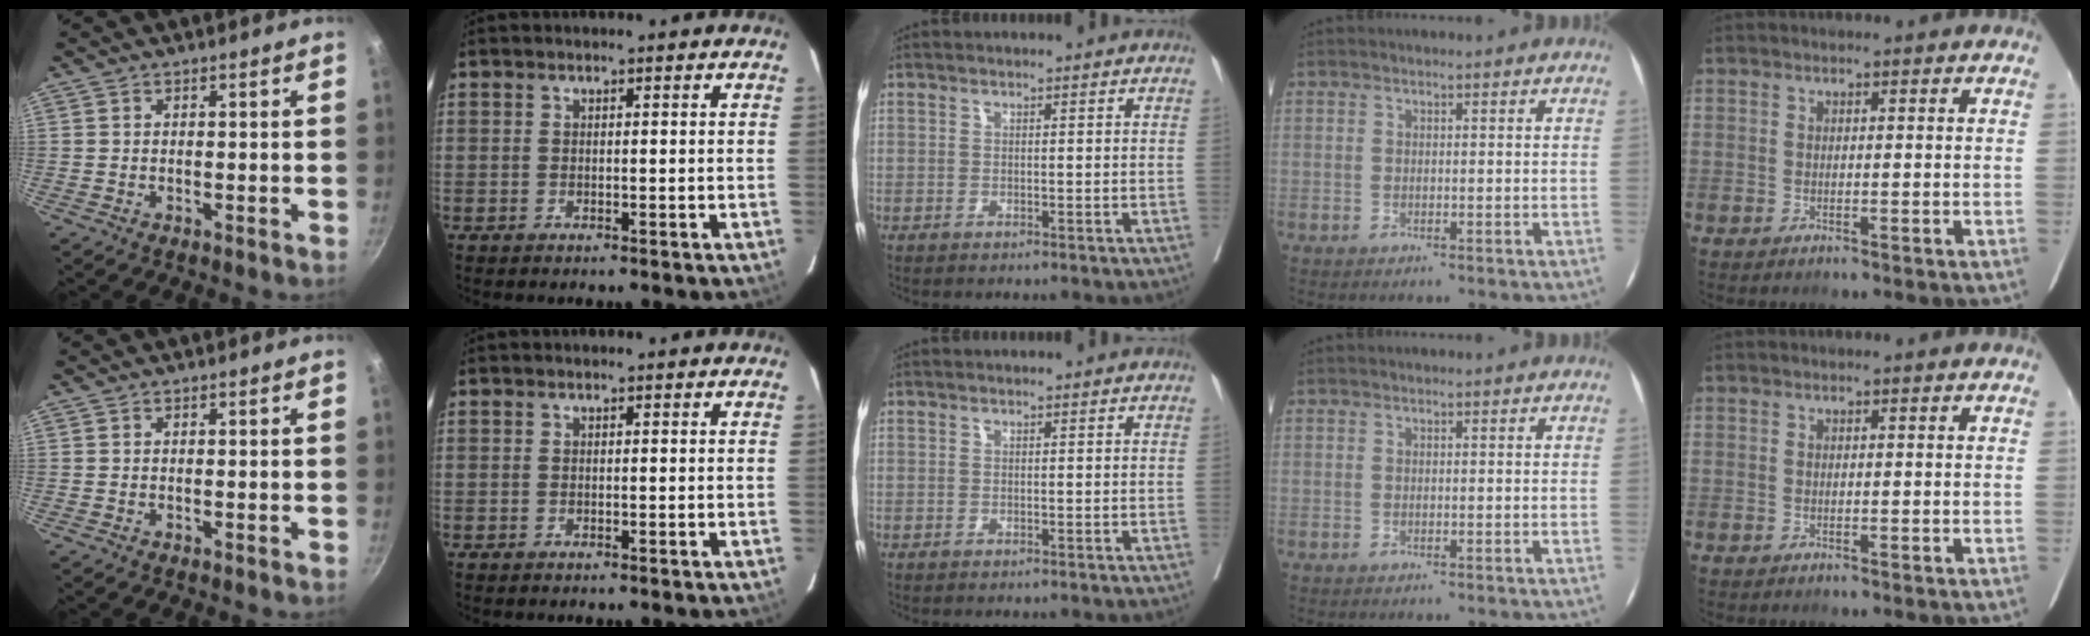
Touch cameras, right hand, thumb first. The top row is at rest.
{}